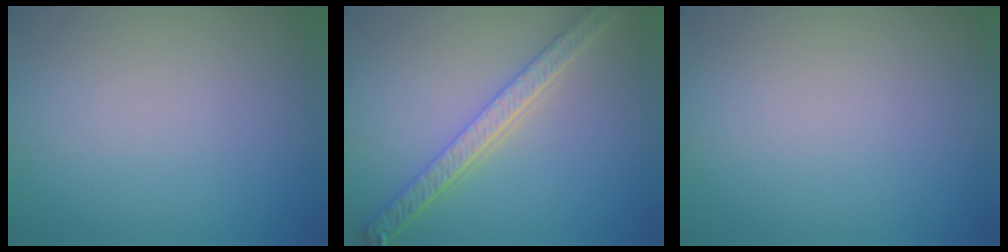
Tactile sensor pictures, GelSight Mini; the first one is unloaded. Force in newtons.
{"total": 4.8, "press": 3.8, "slide": 3.0}
{"total": 0.0}